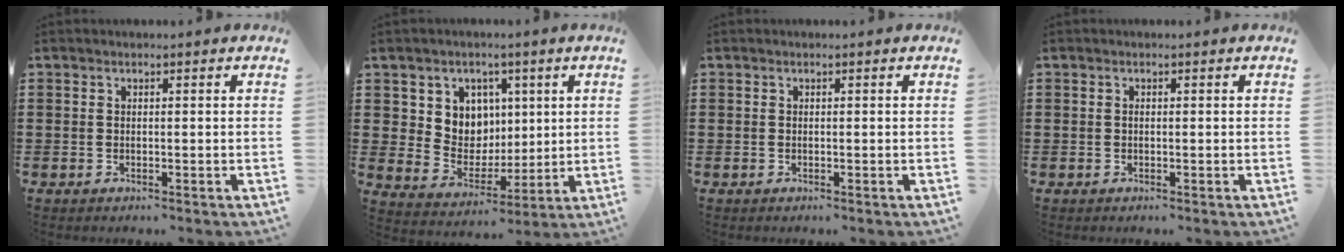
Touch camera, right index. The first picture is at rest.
{"total": 6.8, "force": [2.5, 6.3, 0.5], "torque": [-0.047, -0.016, 0.048]}
{"total": 0.0}
{"total": 0.0}